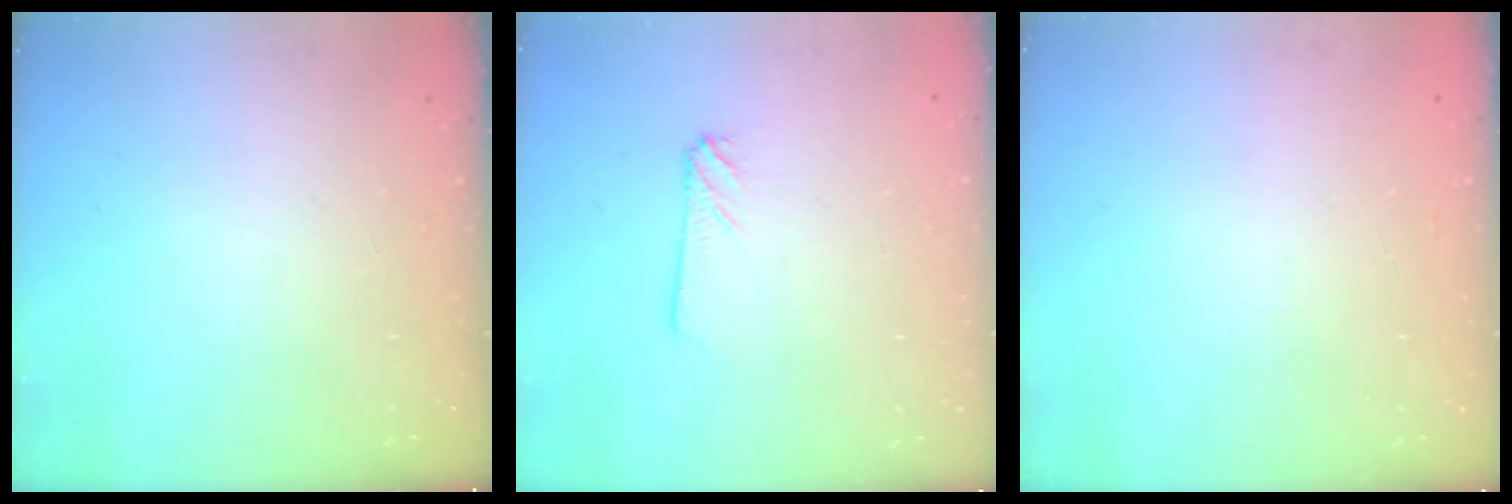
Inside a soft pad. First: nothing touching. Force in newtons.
{"total": 2.4, "press": 2.4, "slide": 0.2}
{"total": 0.0}